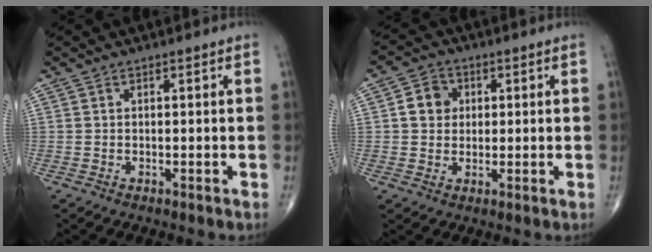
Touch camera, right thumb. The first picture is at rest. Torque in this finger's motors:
{"motor_torque": [0.72, 0.68, 0.33, 0.02, 0.00]}